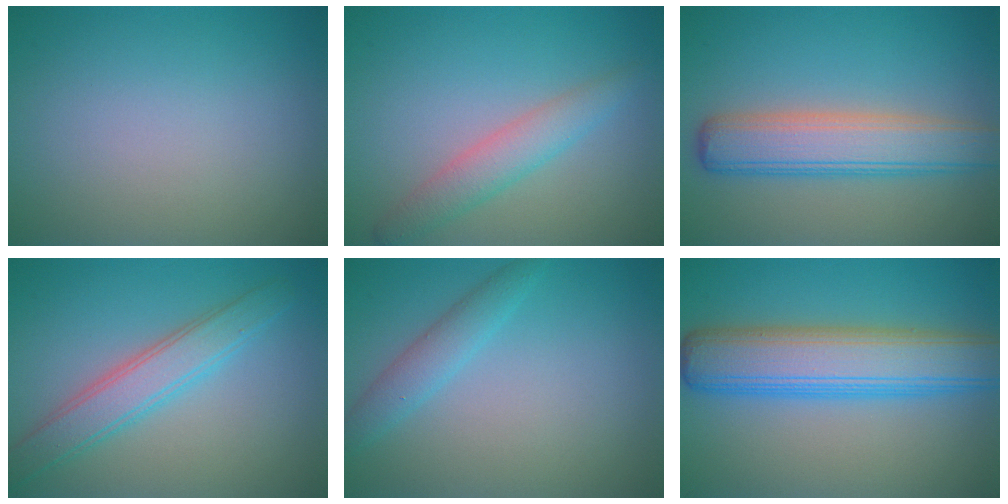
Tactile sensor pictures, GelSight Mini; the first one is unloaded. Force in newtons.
{"total": 3.0, "press": 3.0, "slide": 0.1}
{"total": 5.9, "press": 5.9, "slide": 0.4}
{"total": 3.9, "press": 3.9, "slide": 0.1}
{"total": 2.3, "press": 2.3, "slide": 0.1}
{"total": 8.3, "press": 8.3, "slide": 0.2}